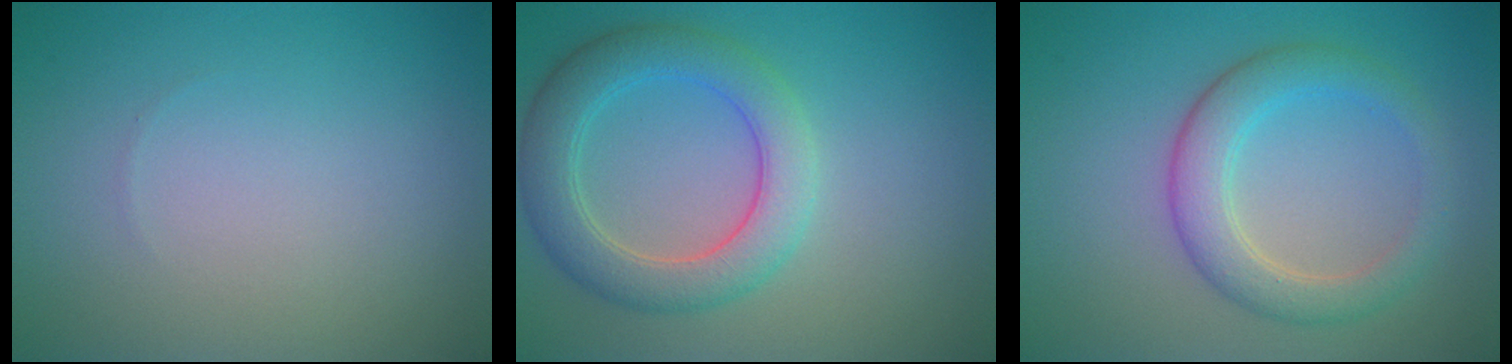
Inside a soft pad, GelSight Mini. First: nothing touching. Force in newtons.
{"total": 5.2, "press": 5.2, "slide": 0.2}
{"total": 4.0, "press": 4.0, "slide": 0.1}